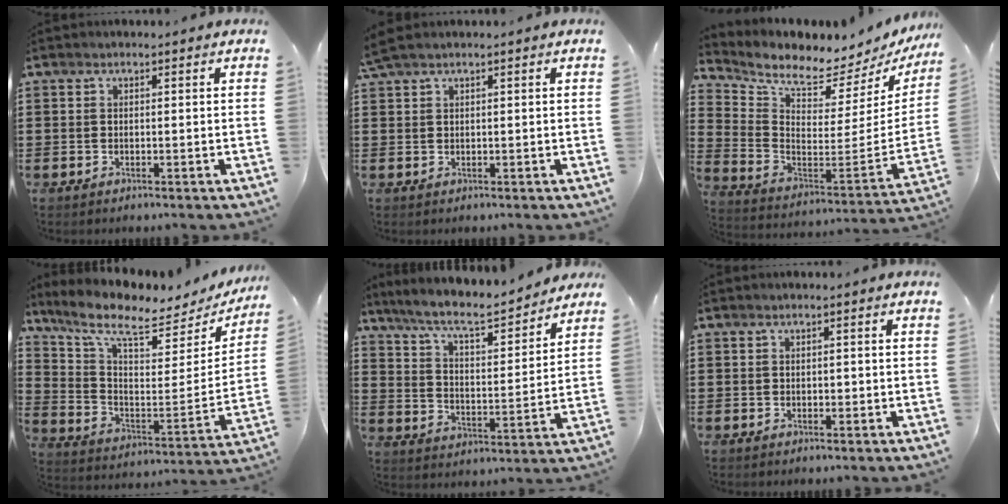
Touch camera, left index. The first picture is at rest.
{"total": 1.3, "force": [0.9, 0.1, 1.0], "torque": [-0.022, 0.000, 0.016]}
{"total": 4.4, "force": [4.1, 0.6, 1.5], "torque": [-0.060, -0.062, 0.064]}
{"total": 8.5, "force": [6.5, 2.2, 4.9], "torque": [-0.128, -0.048, 0.107]}
{"total": 7.3, "force": [6.3, 1.0, 3.7], "torque": [-0.097, -0.041, 0.102]}
{"total": 0.7, "force": [0.0, 0.4, 0.5], "torque": [-0.011, 0.004, -0.001]}